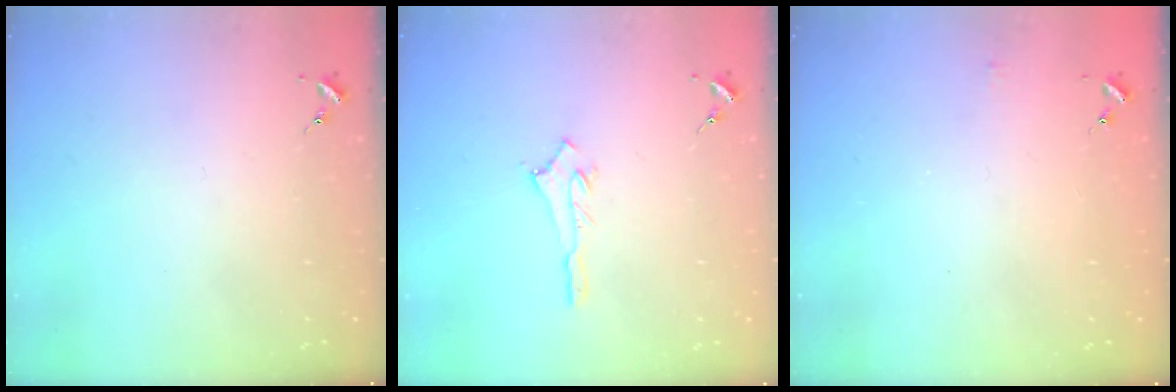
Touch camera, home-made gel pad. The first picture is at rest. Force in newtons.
{"total": 2.6, "press": 2.6, "slide": 0.2}
{"total": 3.2, "press": 3.2, "slide": 0.3}